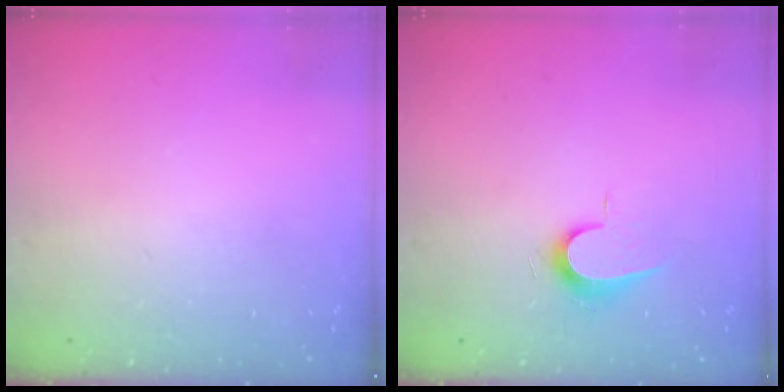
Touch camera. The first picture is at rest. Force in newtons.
{"total": 6.9, "press": 6.9, "slide": 0.6}